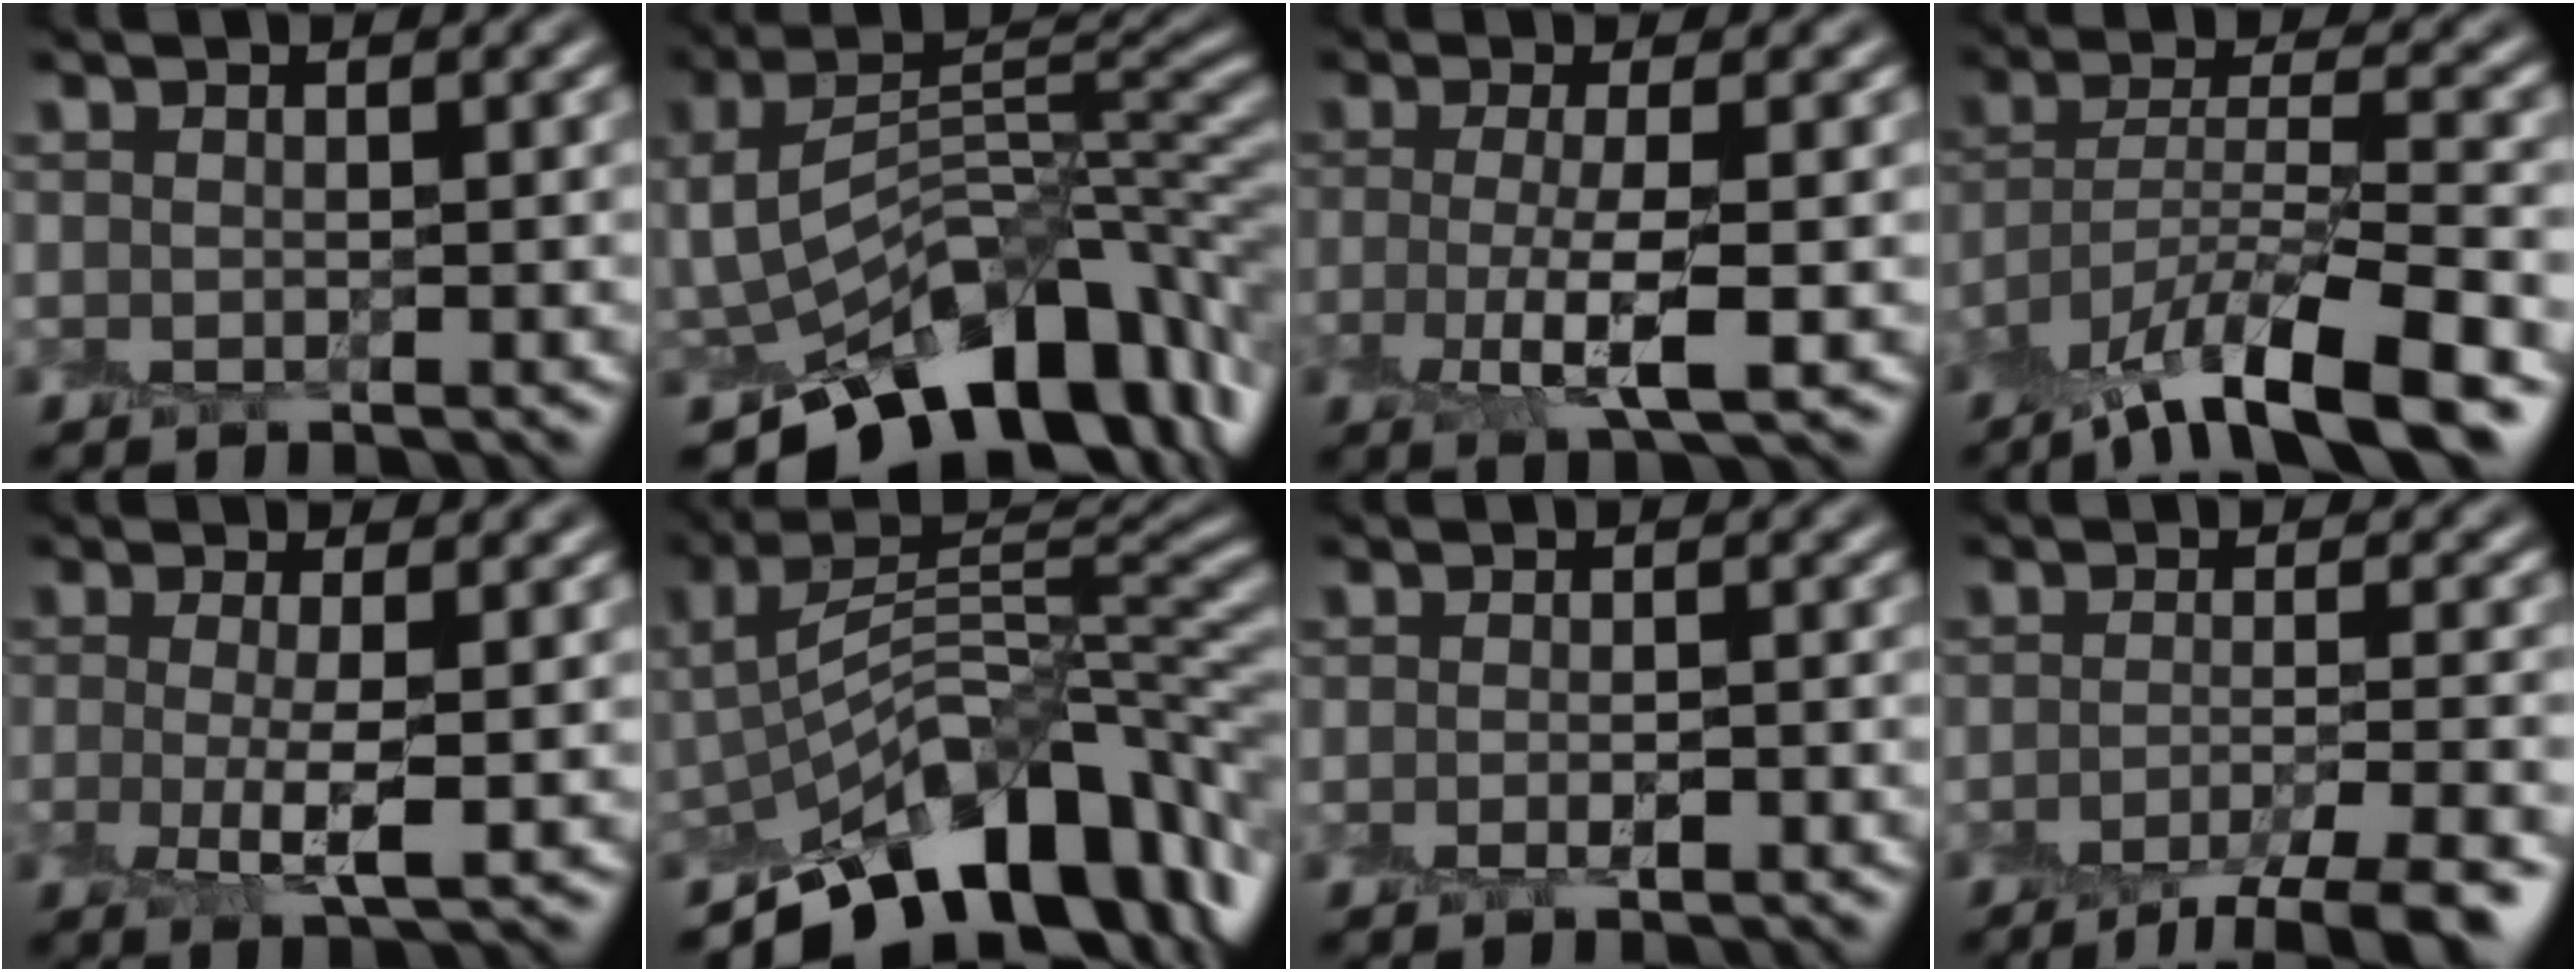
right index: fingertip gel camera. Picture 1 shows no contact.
{"total": 10.4, "force": [-5.2, 5.8, 7.0], "torque": [-0.099, 0.006, -0.086]}
{"total": 4.2, "force": [-0.6, 0.8, 4.0], "torque": [-0.081, -0.010, -0.014]}
{"total": 9.9, "force": [-6.5, 2.3, 7.2], "torque": [-0.119, 0.002, -0.123]}
{"total": 3.3, "force": [-0.1, 0.6, 3.2], "torque": [-0.066, -0.008, -0.004]}
{"total": 10.7, "force": [-4.9, 5.5, 7.7], "torque": [-0.109, 0.009, -0.084]}
{"total": 1.5, "force": [-0.5, 0.4, 1.4], "torque": [-0.028, -0.005, -0.013]}
{"total": 6.2, "force": [-4.0, 1.2, 4.5], "torque": [-0.058, -0.001, -0.065]}